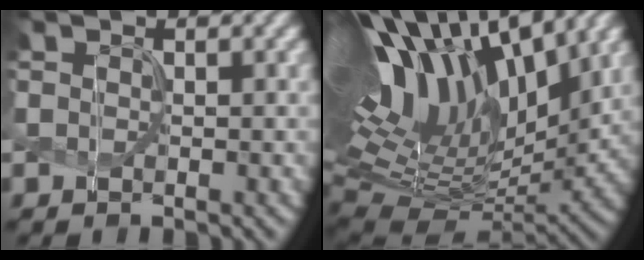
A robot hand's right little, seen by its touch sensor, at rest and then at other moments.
{"total": 15.8, "force": [6.4, 7.7, 12.3], "torque": [-0.264, 0.033, 0.115]}